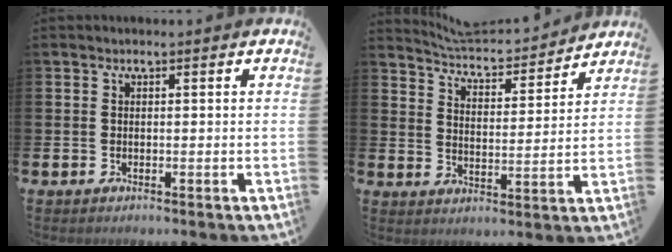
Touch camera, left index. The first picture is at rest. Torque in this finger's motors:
{"motor_torque": [0.71, -1.31, 0.06, 0.01]}